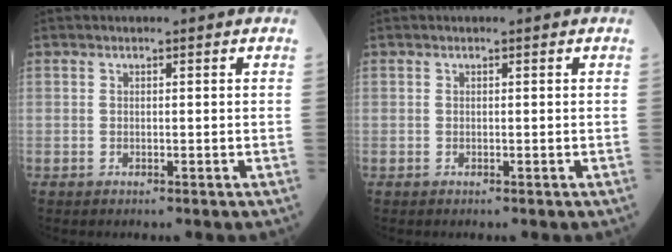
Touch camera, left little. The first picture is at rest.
{"total": 0.0}